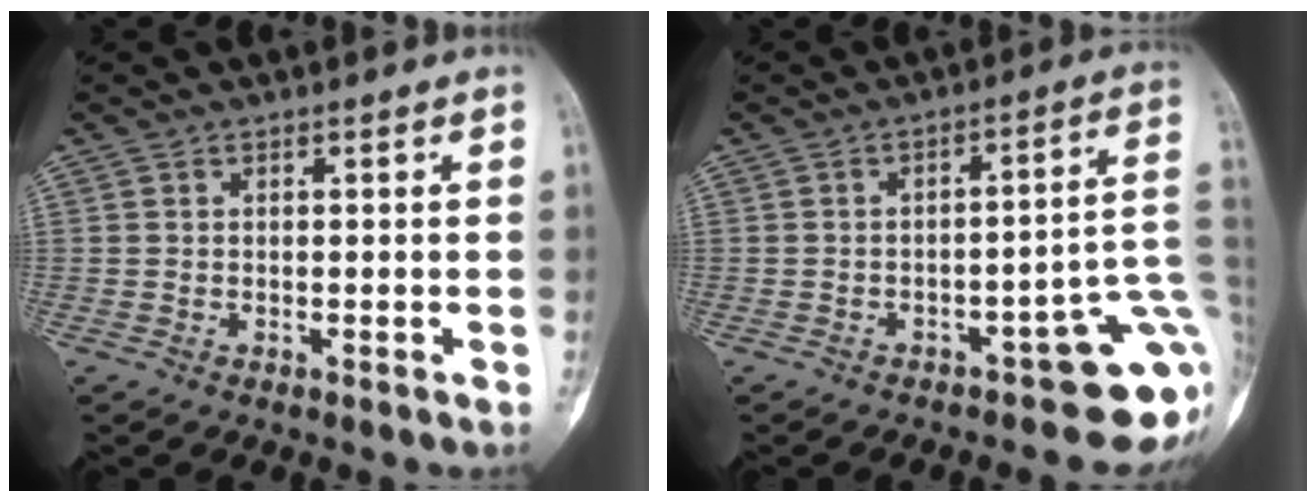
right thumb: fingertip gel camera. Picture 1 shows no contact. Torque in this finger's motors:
{"motor_torque": [1.71, 0.51, 0.66, -1.15, 0.15]}